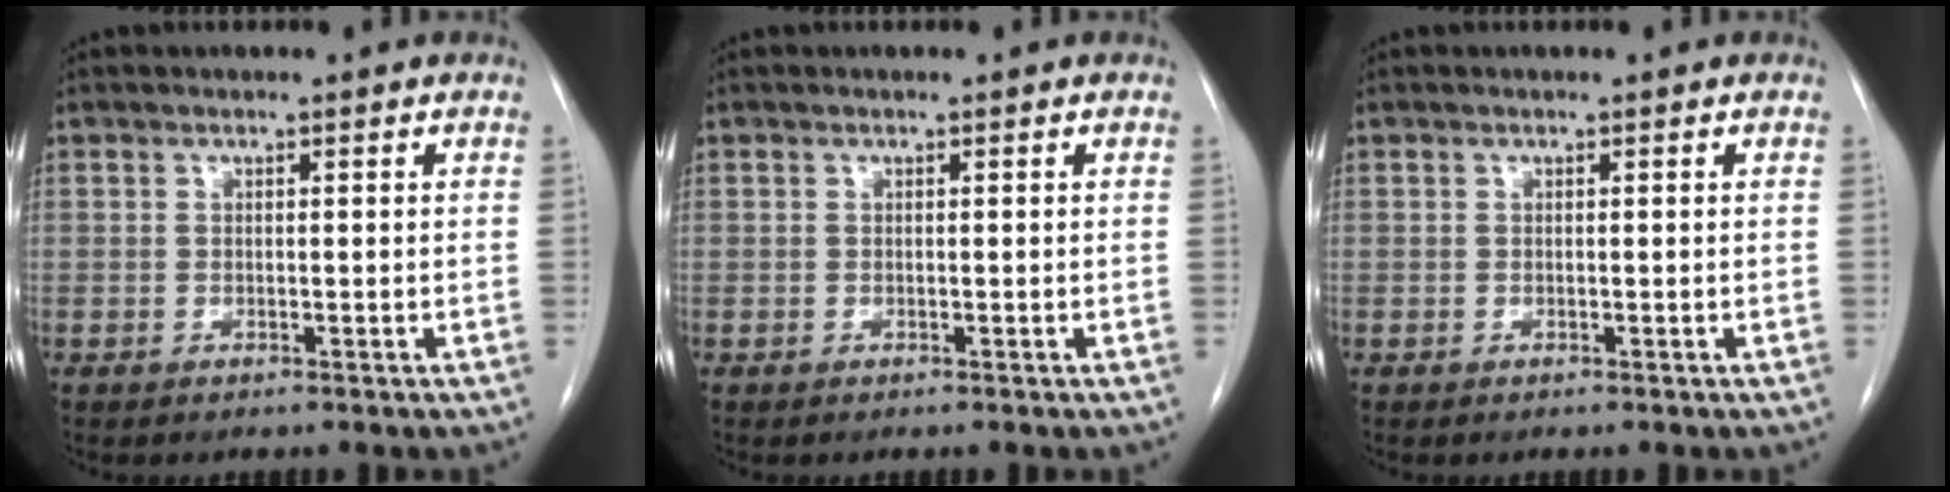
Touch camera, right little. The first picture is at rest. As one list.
[{"total": 0.0}, {"total": 0.0}]